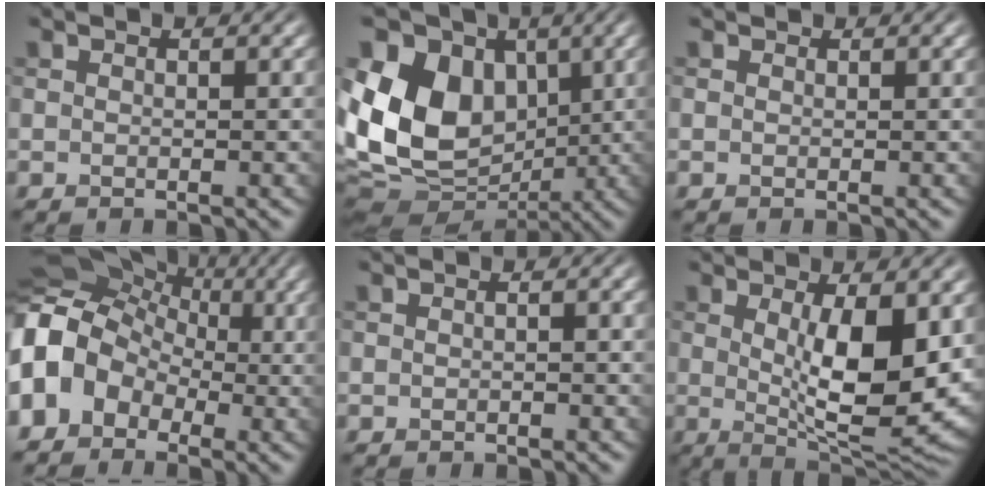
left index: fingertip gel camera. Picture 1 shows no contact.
{"total": 14.0, "force": [0.8, 10.6, 9.1], "torque": [-0.170, 0.009, 0.021]}
{"total": 0.5, "force": [0.4, 0.3, 0.1], "torque": [-0.004, -0.003, 0.004]}
{"total": 9.3, "force": [-2.3, 7.5, 5.0], "torque": [-0.100, 0.015, -0.058]}
{"total": 0.7, "force": [-0.5, 0.1, 0.5], "torque": [-0.011, -0.001, -0.009]}
{"total": 9.6, "force": [0.3, 3.1, 9.1], "torque": [-0.147, -0.022, 0.013]}